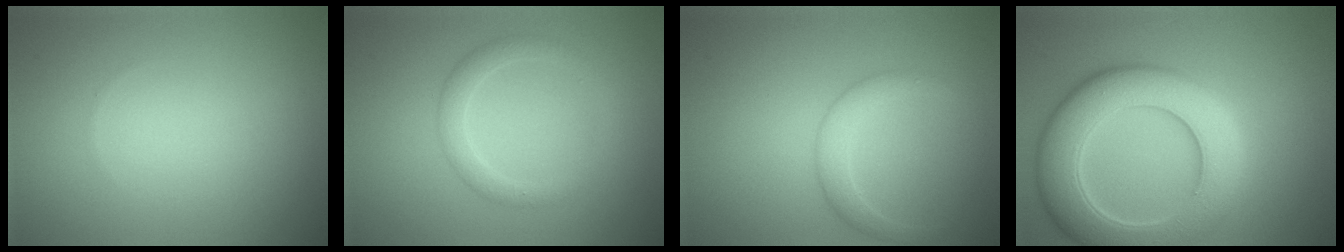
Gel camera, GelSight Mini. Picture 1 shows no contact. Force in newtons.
{"total": 2.1, "press": 2.1, "slide": 0.1}
{"total": 2.2, "press": 2.1, "slide": 0.1}
{"total": 9.2, "press": 9.2, "slide": 0.6}